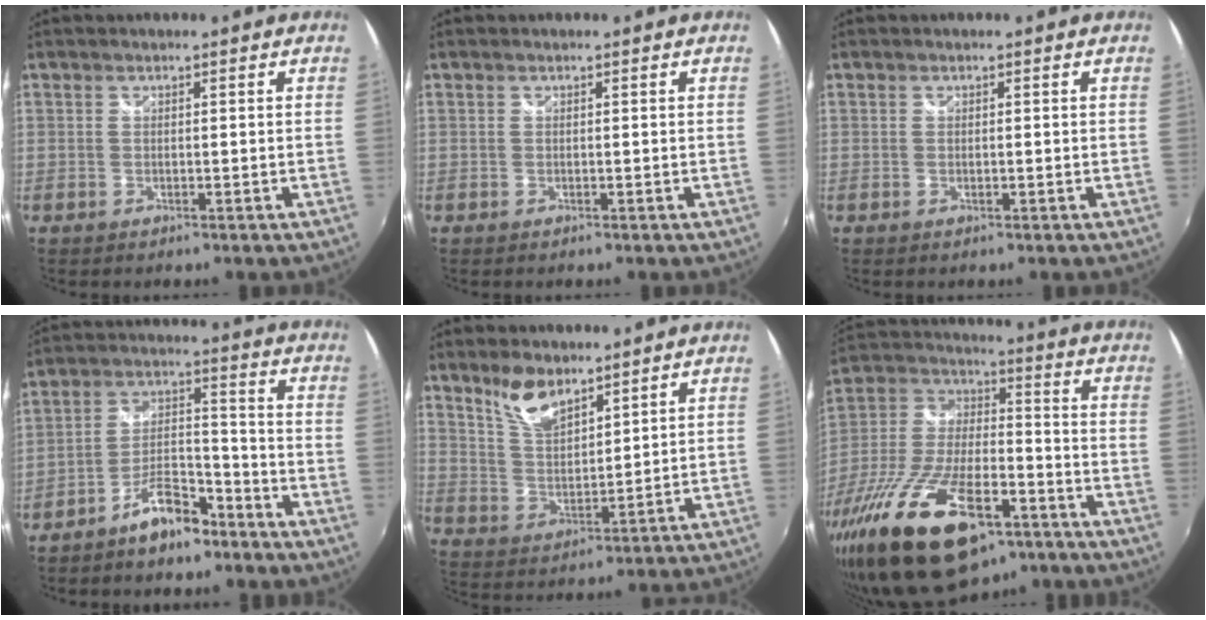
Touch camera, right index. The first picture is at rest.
{"total": 0.0}
{"total": 0.0}
{"total": 8.6, "force": [-6.4, 2.9, 4.9], "torque": [-0.093, 0.026, -0.106]}
{"total": 8.1, "force": [6.1, 3.1, 4.4], "torque": [-0.079, 0.004, 0.123]}
{"total": 26.4, "force": [-15.2, 10.7, 18.7], "torque": [-0.374, -0.041, -0.256]}